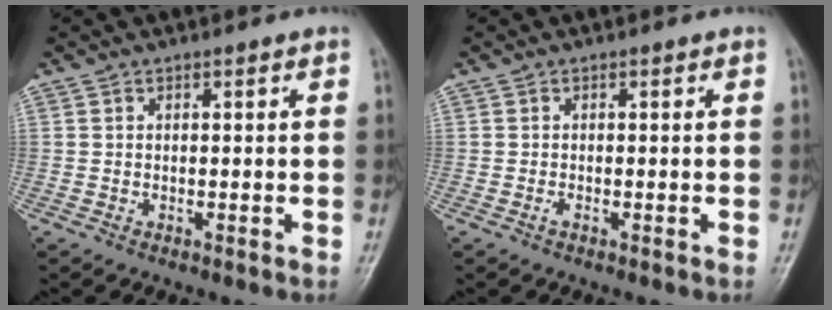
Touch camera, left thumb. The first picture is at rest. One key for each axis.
{"total": 0.7, "fx": -0.1, "fy": 0.2, "fz": 0.6, "tx": -0.006, "ty": 0.001, "tz": -0.002}